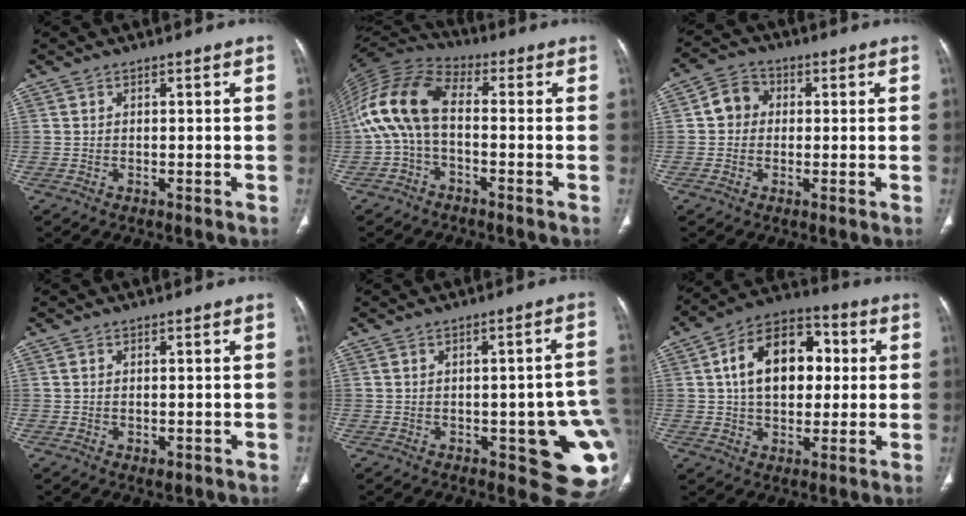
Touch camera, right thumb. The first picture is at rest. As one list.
[{"total": 12.7, "force": [-1.1, 6.7, 10.8], "torque": [-0.223, 0.037, -0.037]}, {"total": 5.5, "force": [0.4, 4.9, 2.4], "torque": [-0.025, 0.014, -0.004]}, {"total": 1.7, "force": [-0.4, 1.1, 1.2], "torque": [-0.016, -0.003, -0.002]}, {"total": 14.4, "force": [-2.5, 5.3, 13.1], "torque": [-0.122, 0.003, -0.015]}, {"total": 16.8, "force": [2.7, 11.2, 12.2], "torque": [-0.161, 0.022, 0.036]}]